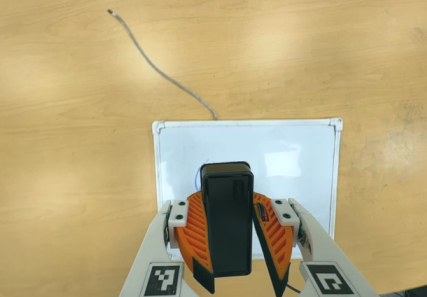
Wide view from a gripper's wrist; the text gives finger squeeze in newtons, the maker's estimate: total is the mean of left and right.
{"total": 8.0, "left": 8.9, "right": 7.2}